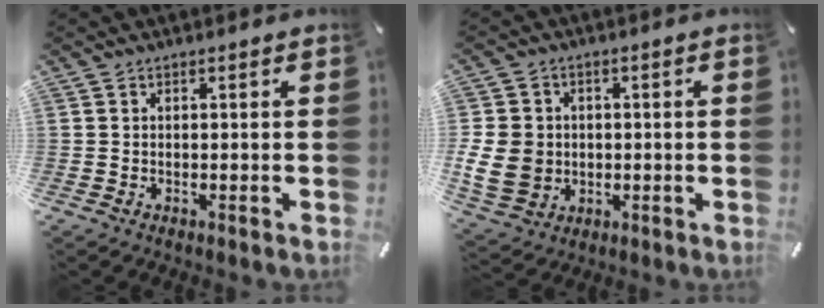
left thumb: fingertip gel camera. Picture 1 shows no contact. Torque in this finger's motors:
{"motor_torque": [1.31, 2.06, 0.82, 0.08, 0.27]}